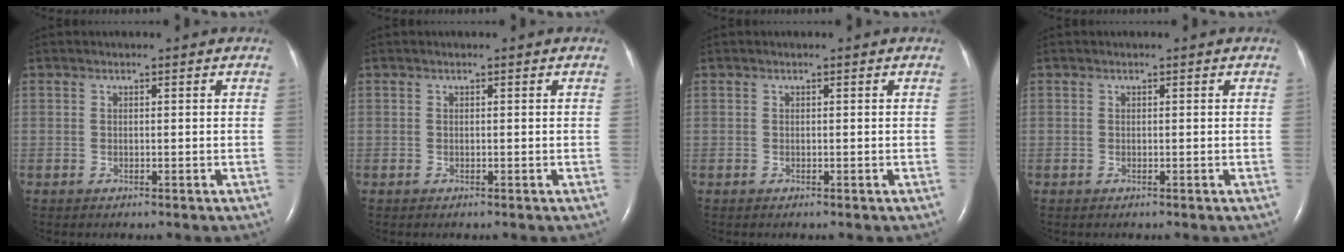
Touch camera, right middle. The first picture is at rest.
{"total": 0.0}
{"total": 0.0}
{"total": 0.0}